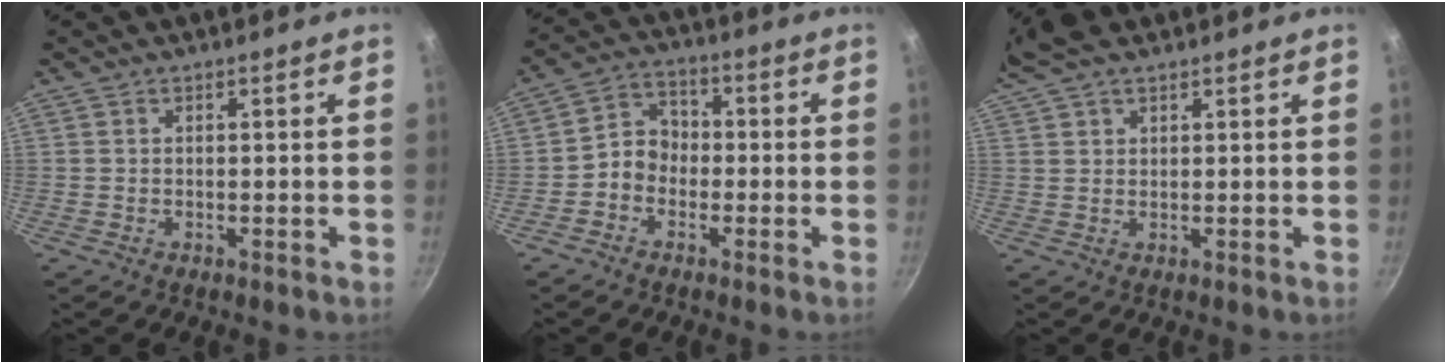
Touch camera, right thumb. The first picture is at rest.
{"total": 5.9, "force": [-1.7, 4.9, 2.8], "torque": [-0.016, 0.028, -0.046]}
{"total": 7.5, "force": [5.2, 3.3, 4.3], "torque": [-0.078, 0.016, 0.095]}